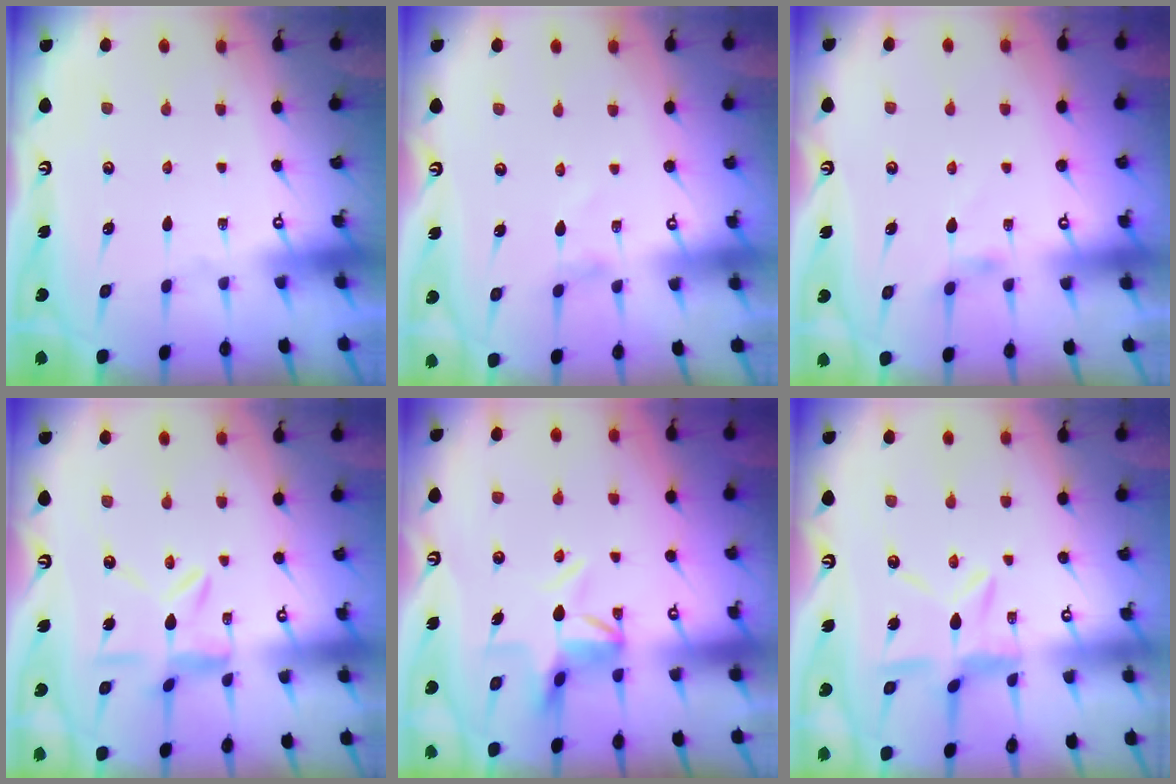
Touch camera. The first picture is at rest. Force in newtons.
{"total": 0.9, "press": 0.9, "slide": 0.3}
{"total": 2.6, "press": 2.5, "slide": 0.6}
{"total": 8.9, "press": 8.9, "slide": 0.8}
{"total": 5.5, "press": 5.5, "slide": 0.5}
{"total": 10.0, "press": 10.0, "slide": 1.0}